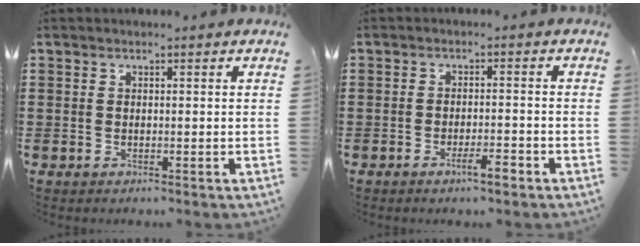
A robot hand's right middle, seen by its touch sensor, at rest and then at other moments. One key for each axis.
{"total": 3.3, "fx": -2.1, "fy": 0.7, "fz": 2.5, "tx": -0.046, "ty": 0.000, "tz": -0.040}